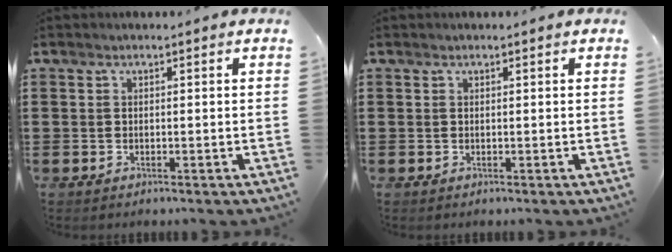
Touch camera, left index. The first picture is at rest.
{"total": 0.0}